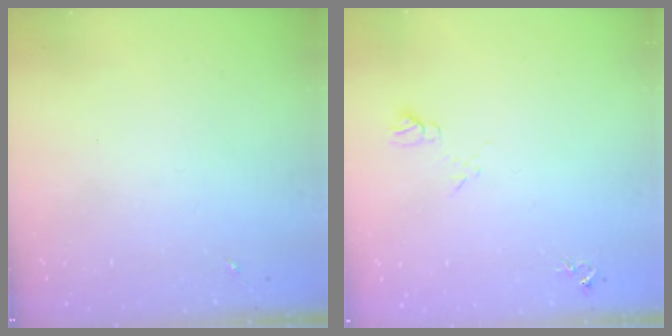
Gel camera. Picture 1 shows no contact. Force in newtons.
{"total": 6.7, "press": 6.7, "slide": 0.7}